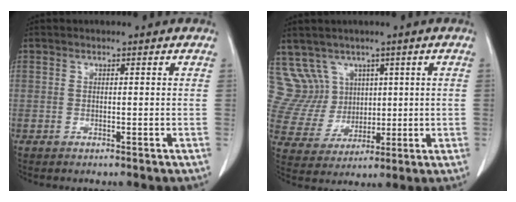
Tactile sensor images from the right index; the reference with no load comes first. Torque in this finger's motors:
{"motor_torque": [-0.24, 0.31, -0.08, -0.04]}